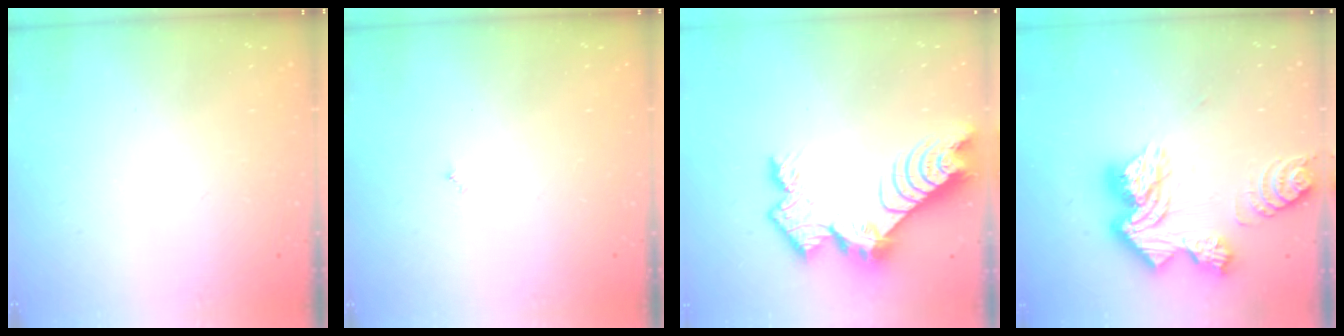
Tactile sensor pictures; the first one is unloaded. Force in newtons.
{"total": 3.0, "press": 2.9, "slide": 0.3}
{"total": 13.2, "press": 13.2, "slide": 1.0}
{"total": 20.1, "press": 20.0, "slide": 1.8}